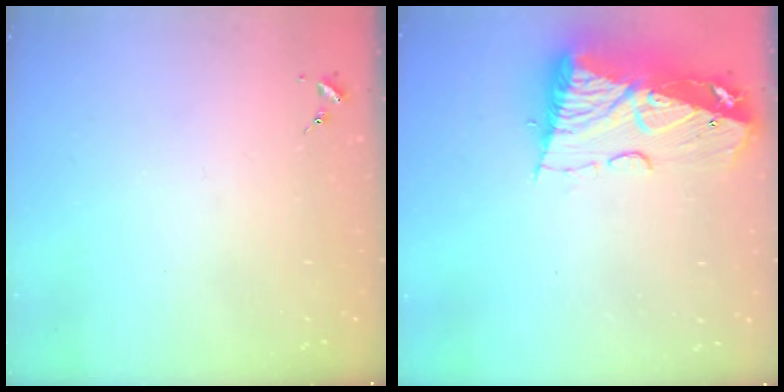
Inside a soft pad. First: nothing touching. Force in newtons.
{"total": 16.6, "press": 16.5, "slide": 1.8}